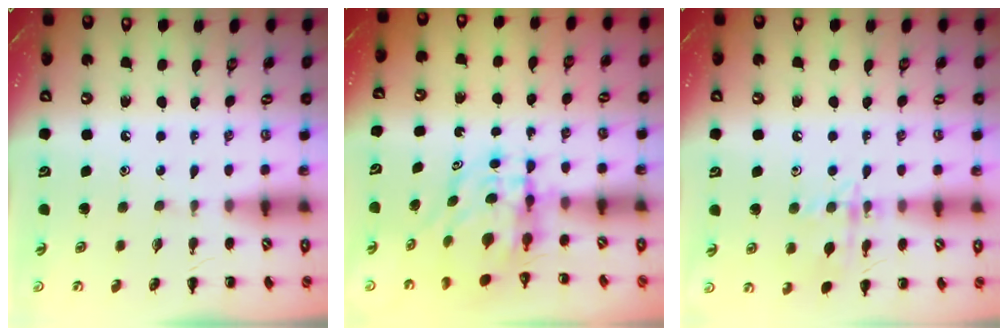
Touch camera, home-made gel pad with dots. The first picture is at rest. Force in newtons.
{"total": 7.2, "press": 7.0, "slide": 1.5}
{"total": 11.2, "press": 11.2, "slide": 0.6}